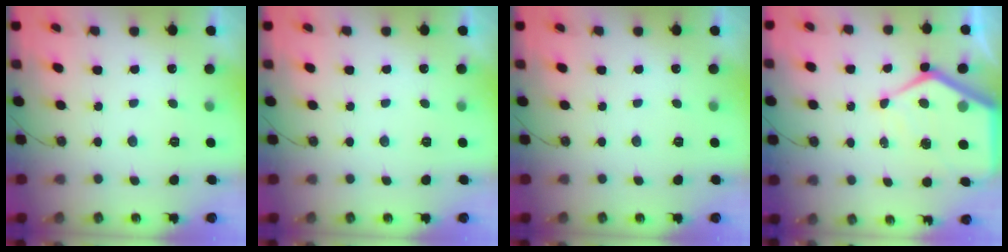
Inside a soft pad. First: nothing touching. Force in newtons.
{"total": 0.0}
{"total": 0.0}
{"total": 12.1, "press": 12.1, "slide": 0.9}